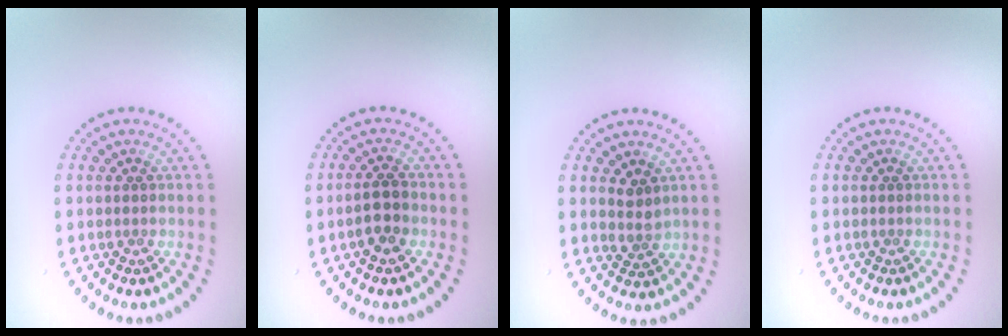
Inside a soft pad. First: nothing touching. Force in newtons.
{"total": 2.3, "press": 2.3, "slide": 0.6}
{"total": 1.6, "press": 1.3, "slide": 1.0}
{"total": 0.0}